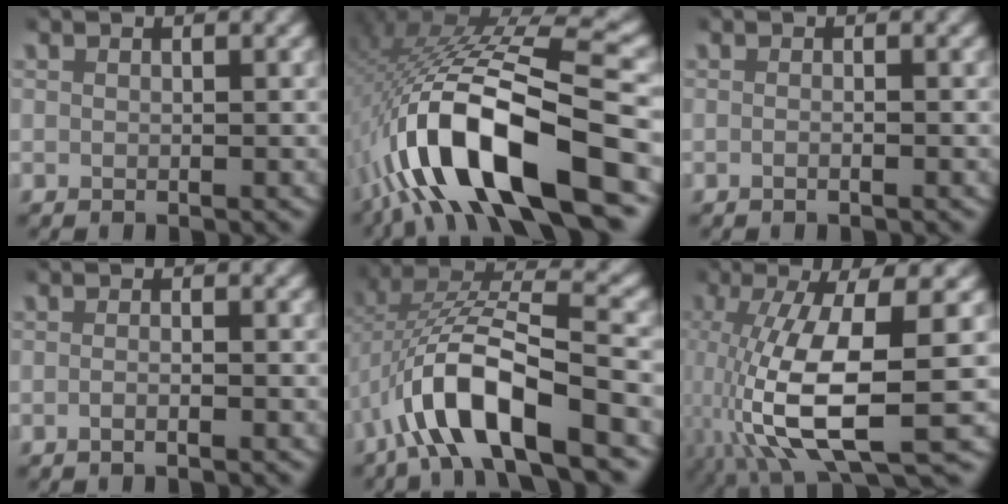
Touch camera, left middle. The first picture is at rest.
{"total": 13.1, "force": [-2.9, 5.1, 11.8], "torque": [-0.230, -0.001, -0.038]}
{"total": 0.6, "force": [-0.4, -0.2, 0.4], "torque": [-0.010, 0.001, -0.008]}
{"total": 0.9, "force": [-0.6, -0.2, 0.6], "torque": [-0.015, 0.000, -0.013]}
{"total": 8.0, "force": [-2.2, 3.7, 6.8], "torque": [-0.144, -0.015, -0.030]}
{"total": 9.8, "force": [-2.5, 3.2, 8.9], "torque": [-0.182, -0.033, -0.015]}